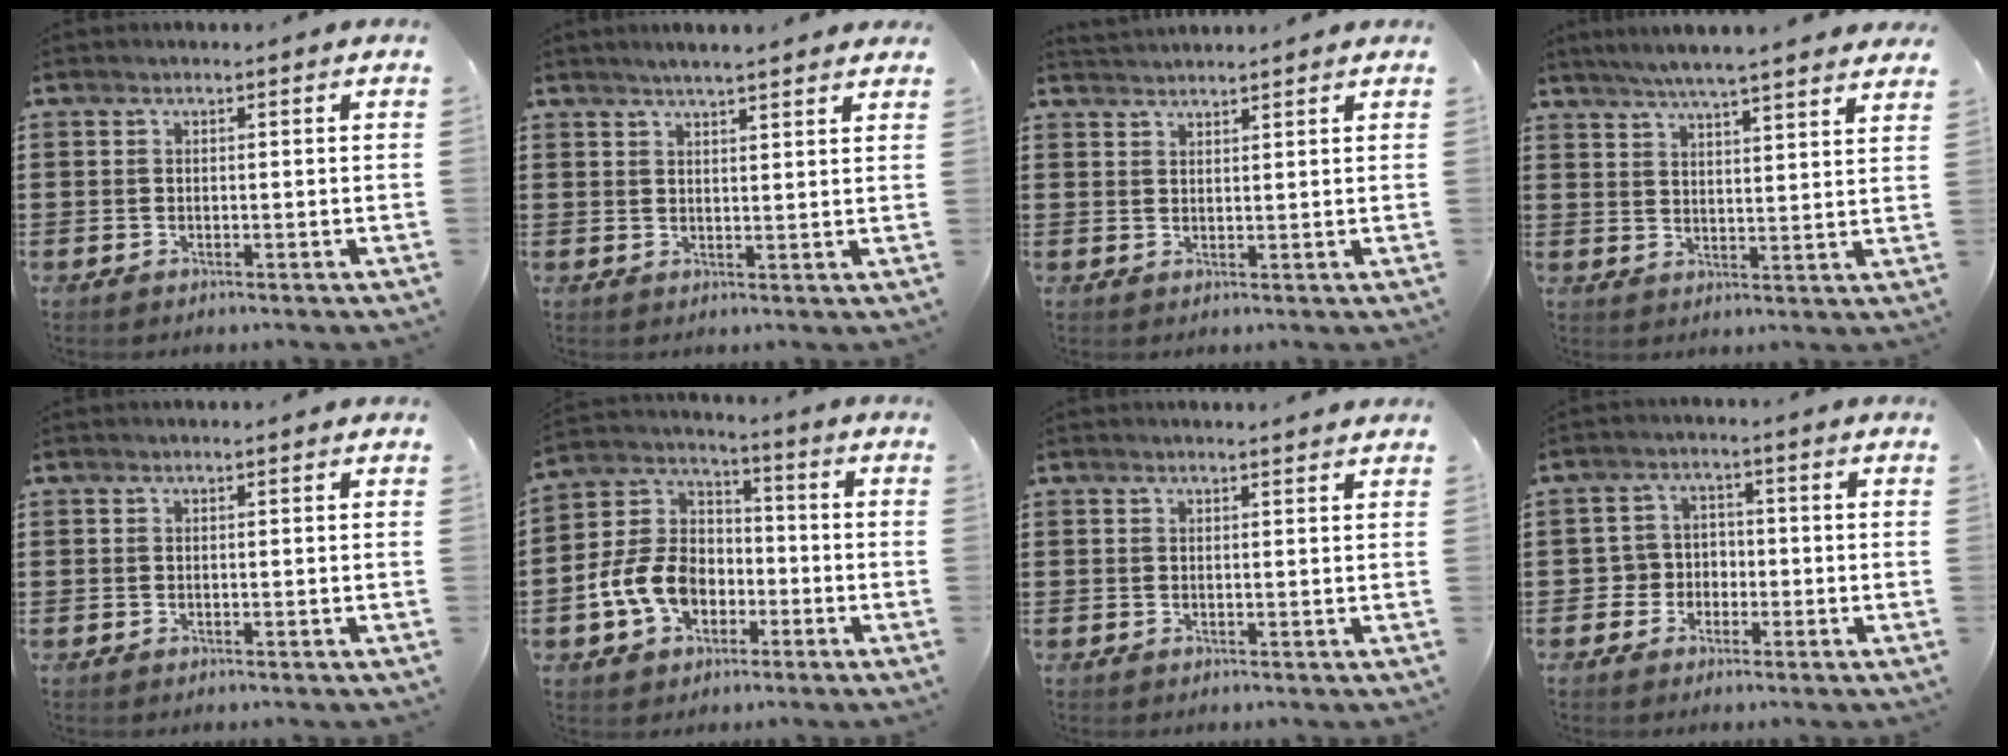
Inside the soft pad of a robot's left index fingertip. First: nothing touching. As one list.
[{"total": 2.7, "force": [2.5, -0.2, 0.8], "torque": [-0.023, -0.003, 0.045]}, {"total": 1.8, "force": [1.8, 0.0, 0.0], "torque": [-0.005, 0.002, 0.037]}, {"total": 5.2, "force": [4.8, -0.6, 1.8], "torque": [-0.051, -0.021, 0.084]}, {"total": 0.0}, {"total": 10.2, "force": [-3.5, 7.7, 5.7], "torque": [-0.162, 0.015, -0.073]}, {"total": 0.9, "force": [0.9, 0.0, 0.2], "torque": [-0.006, -0.001, 0.018]}, {"total": 3.7, "force": [-1.5, 3.3, 0.8], "torque": [-0.037, 0.003, -0.038]}]